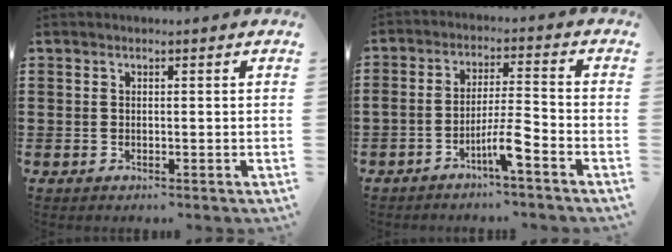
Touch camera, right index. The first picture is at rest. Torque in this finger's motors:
{"motor_torque": [2.14, 0.00, 0.67, 0.14]}